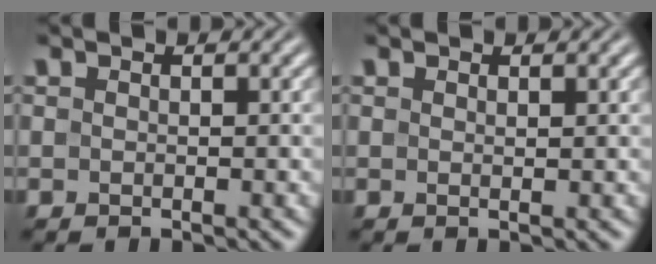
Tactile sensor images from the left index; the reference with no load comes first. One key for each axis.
{"total": 0.5, "fx": 0.4, "fy": 0.0, "fz": 0.4, "tx": -0.004, "ty": 0.000, "tz": 0.007}